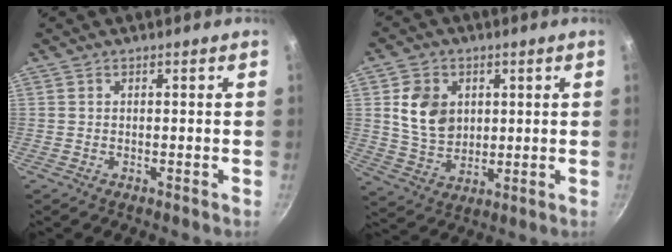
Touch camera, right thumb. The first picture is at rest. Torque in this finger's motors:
{"motor_torque": [-0.52, 0.69, 0.56, -0.30, 0.18]}